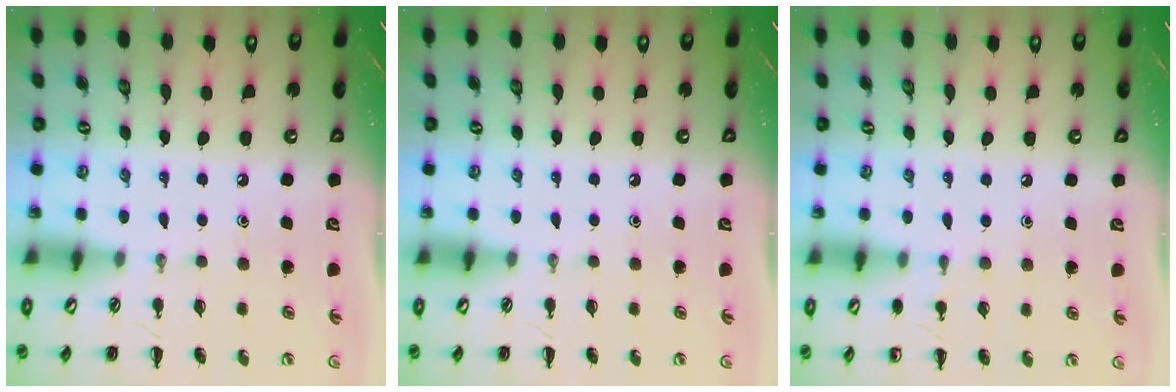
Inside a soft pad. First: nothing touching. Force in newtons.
{"total": 0.0}
{"total": 4.3, "press": 4.1, "slide": 1.3}